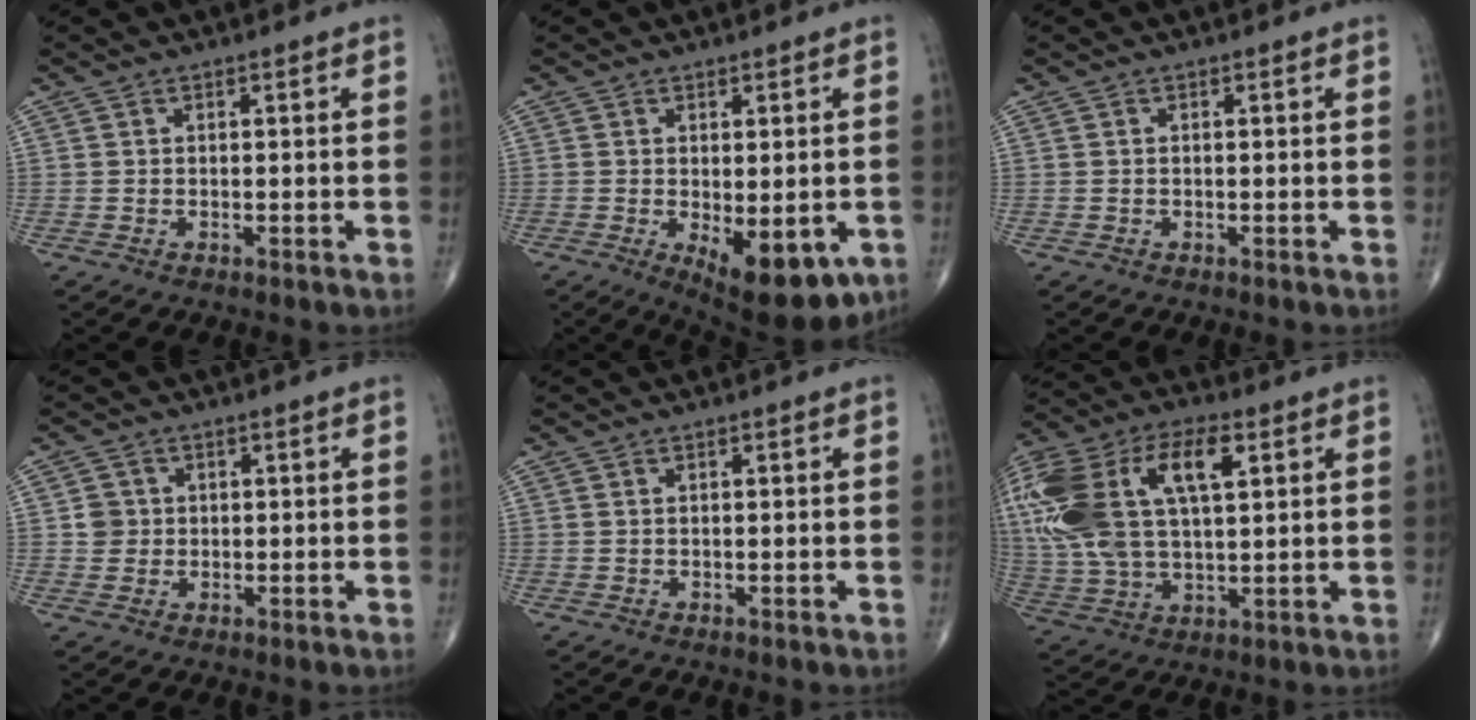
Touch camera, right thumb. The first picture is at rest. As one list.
[{"total": 11.9, "force": [-4.1, 5.1, 10.0], "torque": [-0.124, -0.014, -0.046]}, {"total": 0.0}, {"total": 2.7, "force": [0.2, 2.6, 0.4], "torque": [0.012, 0.005, 0.001]}, {"total": 0.0}, {"total": 26.2, "force": [7.3, 13.5, 21.2], "torque": [-0.488, 0.031, 0.133]}]